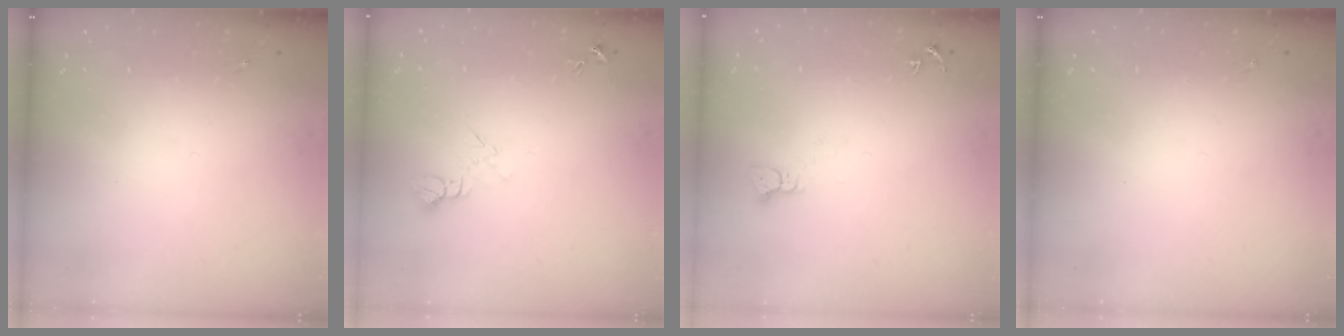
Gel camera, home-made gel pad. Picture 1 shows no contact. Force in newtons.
{"total": 5.8, "press": 5.7, "slide": 0.7}
{"total": 2.2, "press": 2.2, "slide": 0.2}
{"total": 0.0}